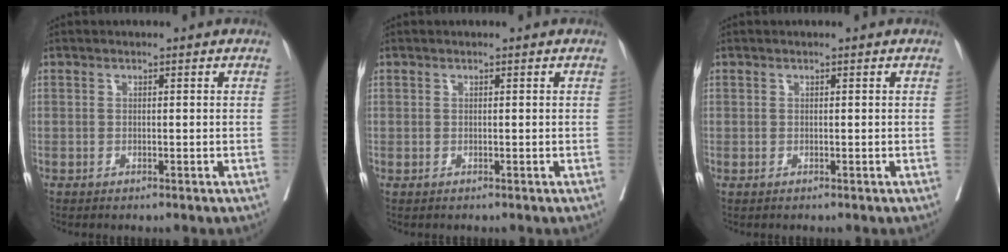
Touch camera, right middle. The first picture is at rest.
{"total": 0.0}
{"total": 0.0}